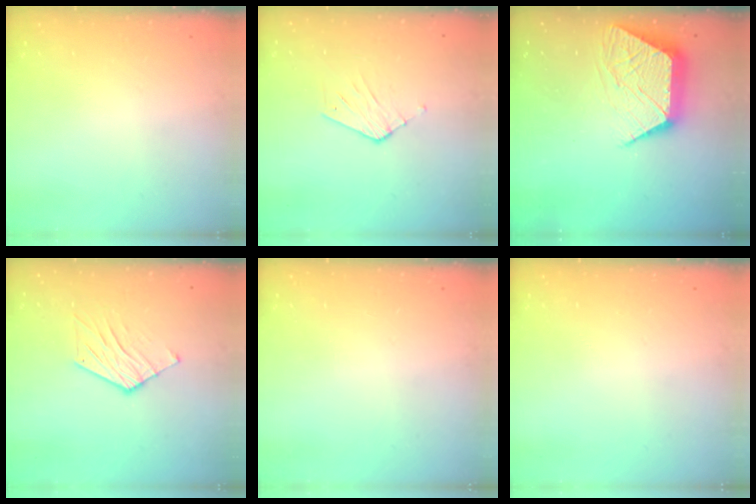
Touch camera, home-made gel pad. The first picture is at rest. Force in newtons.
{"total": 3.3, "press": 3.3, "slide": 0.2}
{"total": 12.4, "press": 12.4, "slide": 0.8}
{"total": 8.2, "press": 8.2, "slide": 0.3}
{"total": 0.0}
{"total": 0.0}